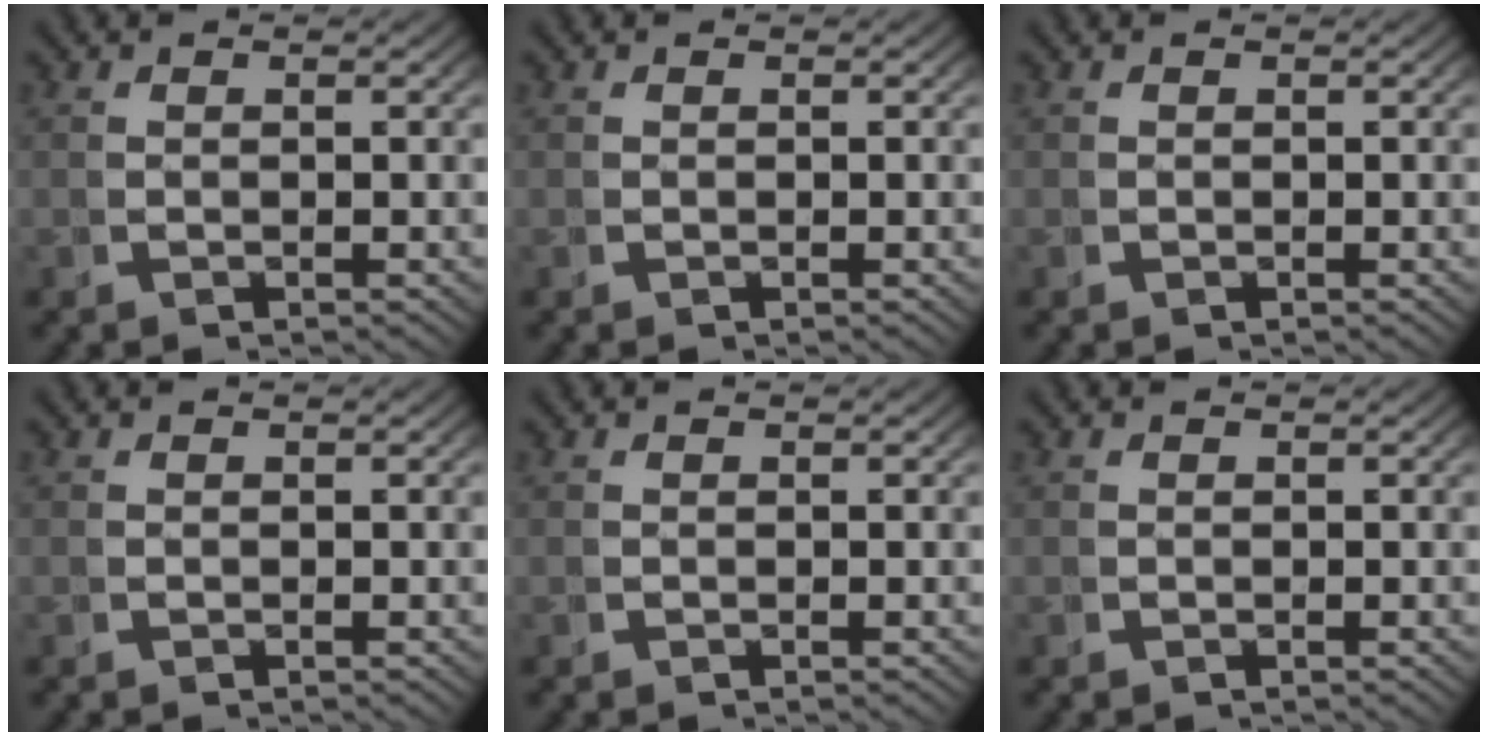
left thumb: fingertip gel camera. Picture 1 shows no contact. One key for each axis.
{"total": 0.0}
{"total": 0.0}
{"total": 0.0}
{"total": 0.0}
{"total": 0.0}